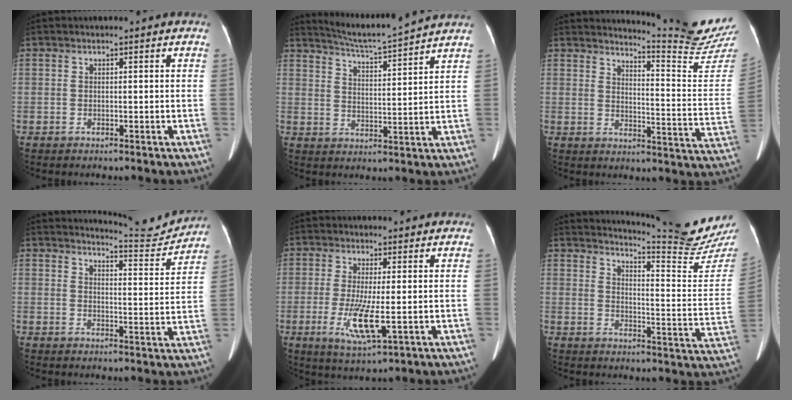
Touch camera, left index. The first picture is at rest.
{"total": 10.6, "force": [10.0, -1.4, 3.1], "torque": [-0.068, 0.000, 0.155]}
{"total": 15.8, "force": [15.4, -2.2, 2.5], "torque": [-0.041, -0.137, 0.177]}
{"total": 7.4, "force": [7.4, -0.7, -0.6], "torque": [-0.008, -0.031, 0.098]}
{"total": 7.4, "force": [-1.5, 1.1, 7.1], "torque": [-0.146, -0.021, -0.022]}
{"total": 18.3, "force": [17.5, -1.3, 5.1], "torque": [-0.087, -0.126, 0.209]}